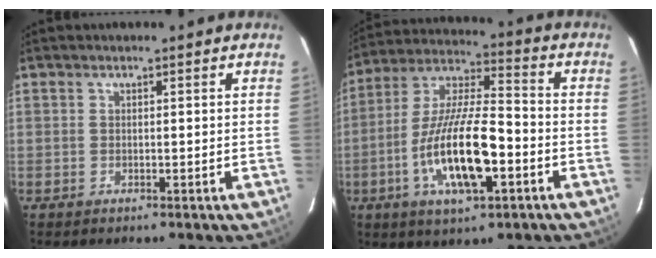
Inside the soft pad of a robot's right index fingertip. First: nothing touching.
{"total": 16.7, "force": [-5.6, 5.1, 14.9], "torque": [-0.298, -0.008, -0.103]}